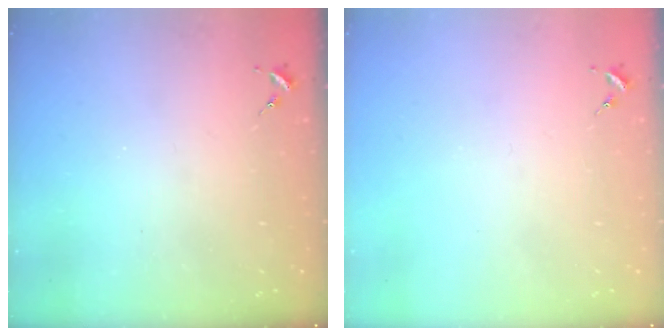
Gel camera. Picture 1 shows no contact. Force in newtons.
{"total": 0.0}